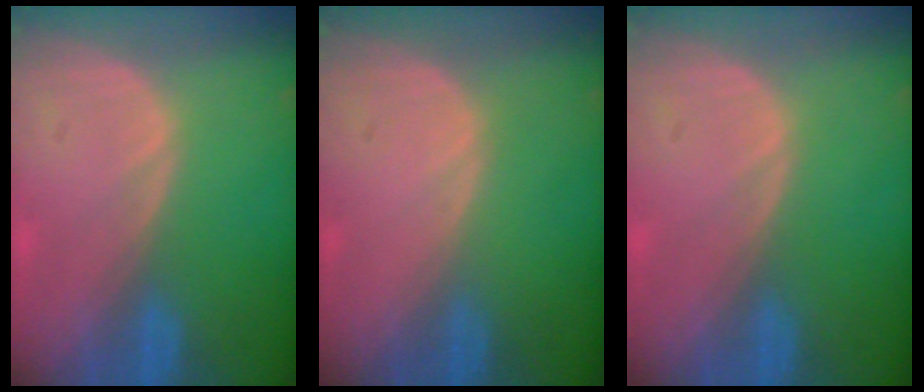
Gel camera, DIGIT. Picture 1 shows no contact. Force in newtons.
{"total": 0.0}
{"total": 0.0}